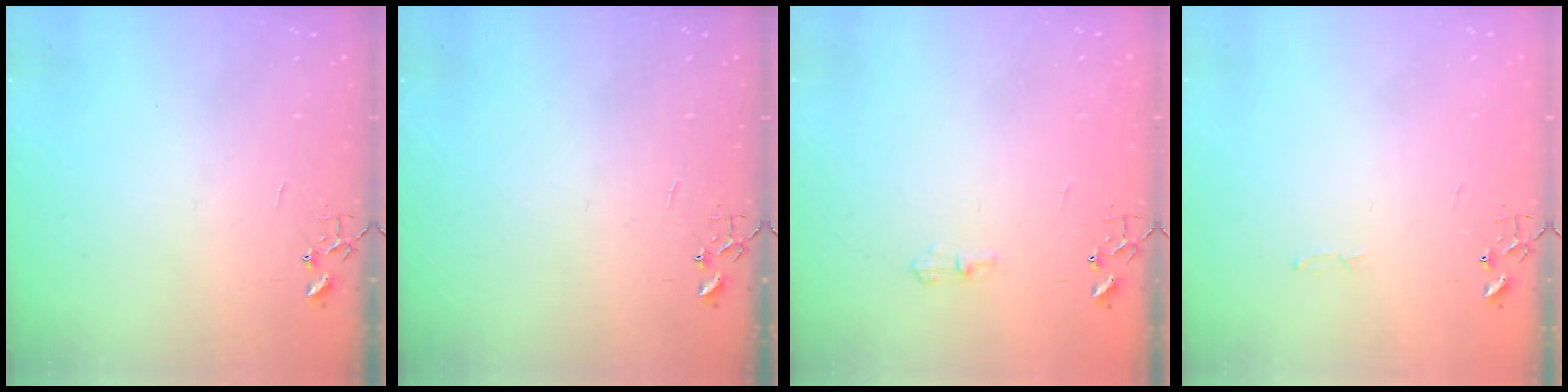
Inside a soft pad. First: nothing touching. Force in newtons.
{"total": 0.0}
{"total": 6.1, "press": 6.1, "slide": 0.6}
{"total": 2.8, "press": 2.8, "slide": 0.4}